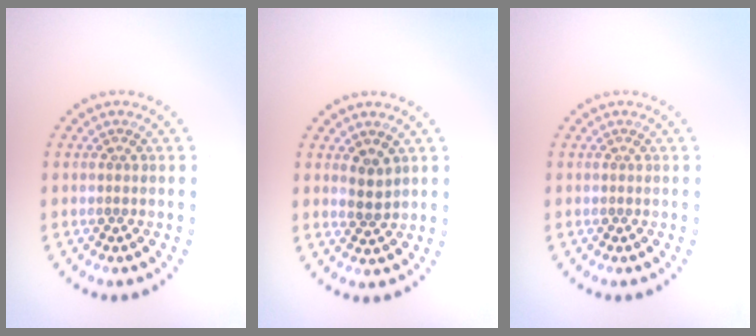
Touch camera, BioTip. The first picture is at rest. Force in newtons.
{"total": 1.7, "press": 1.5, "slide": 0.8}
{"total": 0.0}